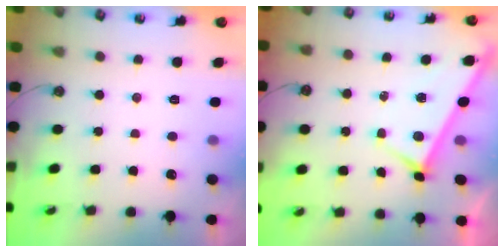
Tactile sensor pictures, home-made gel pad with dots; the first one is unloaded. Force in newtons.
{"total": 4.6, "press": 4.5, "slide": 0.2}